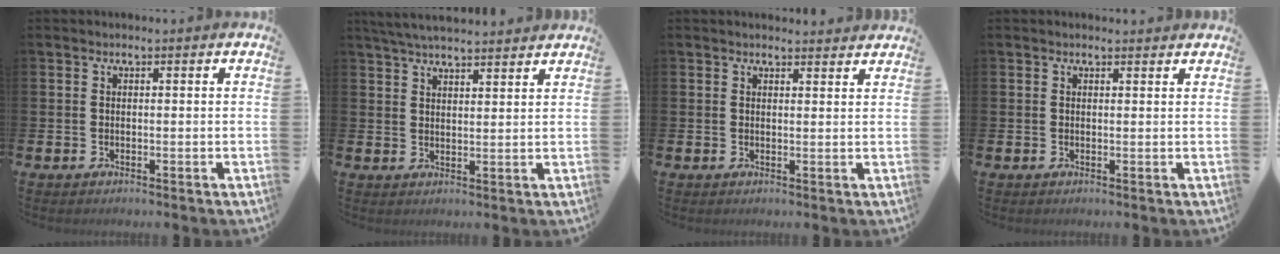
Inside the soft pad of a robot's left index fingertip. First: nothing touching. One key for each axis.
{"total": 4.8, "fx": 4.6, "fy": 0.4, "fz": 1.1, "tx": -0.029, "ty": -0.016, "tz": 0.085}
{"total": 1.7, "fx": 1.7, "fy": 0.2, "fz": 0.0, "tx": 0.008, "ty": -0.009, "tz": 0.029}
{"total": 0.7, "fx": 0.7, "fy": 0.1, "fz": 0.2, "tx": 0.006, "ty": -0.002, "tz": 0.010}